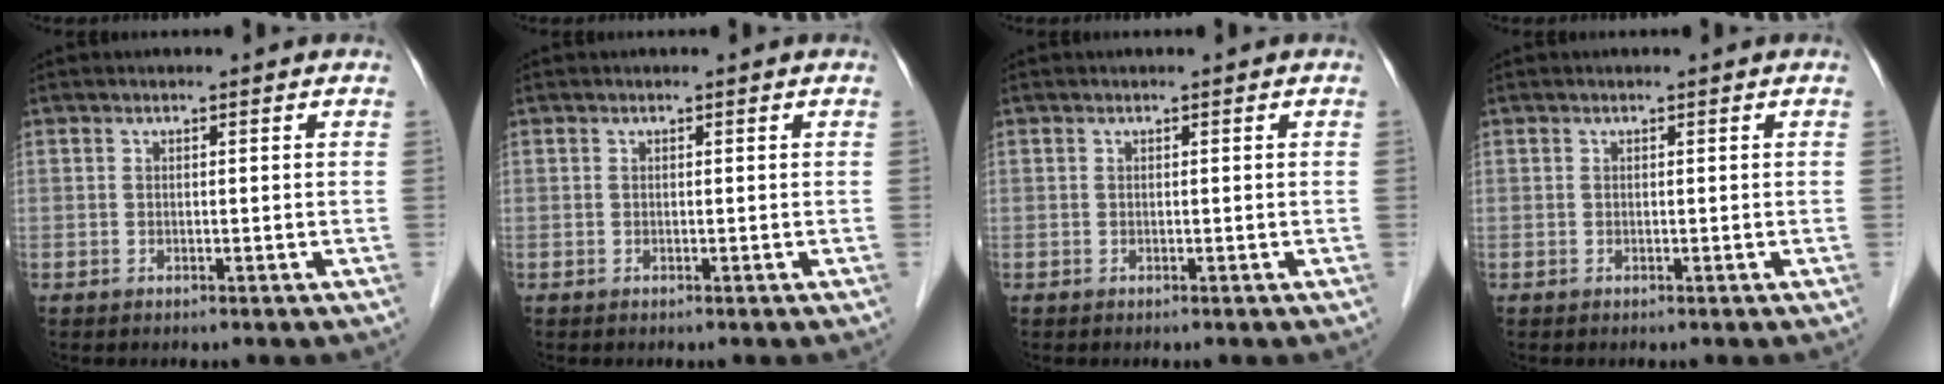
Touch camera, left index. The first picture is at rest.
{"total": 0.0}
{"total": 0.0}
{"total": 0.0}